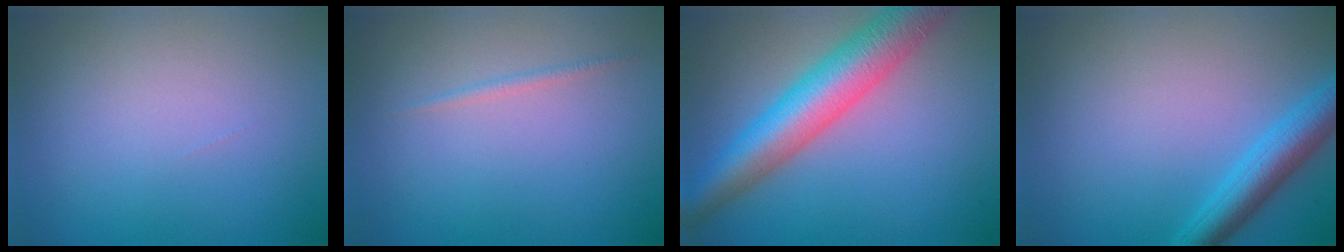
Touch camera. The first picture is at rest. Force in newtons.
{"total": 0.6, "press": 0.6, "slide": 0.0}
{"total": 8.0, "press": 8.0, "slide": 0.3}
{"total": 3.9, "press": 3.9, "slide": 0.1}